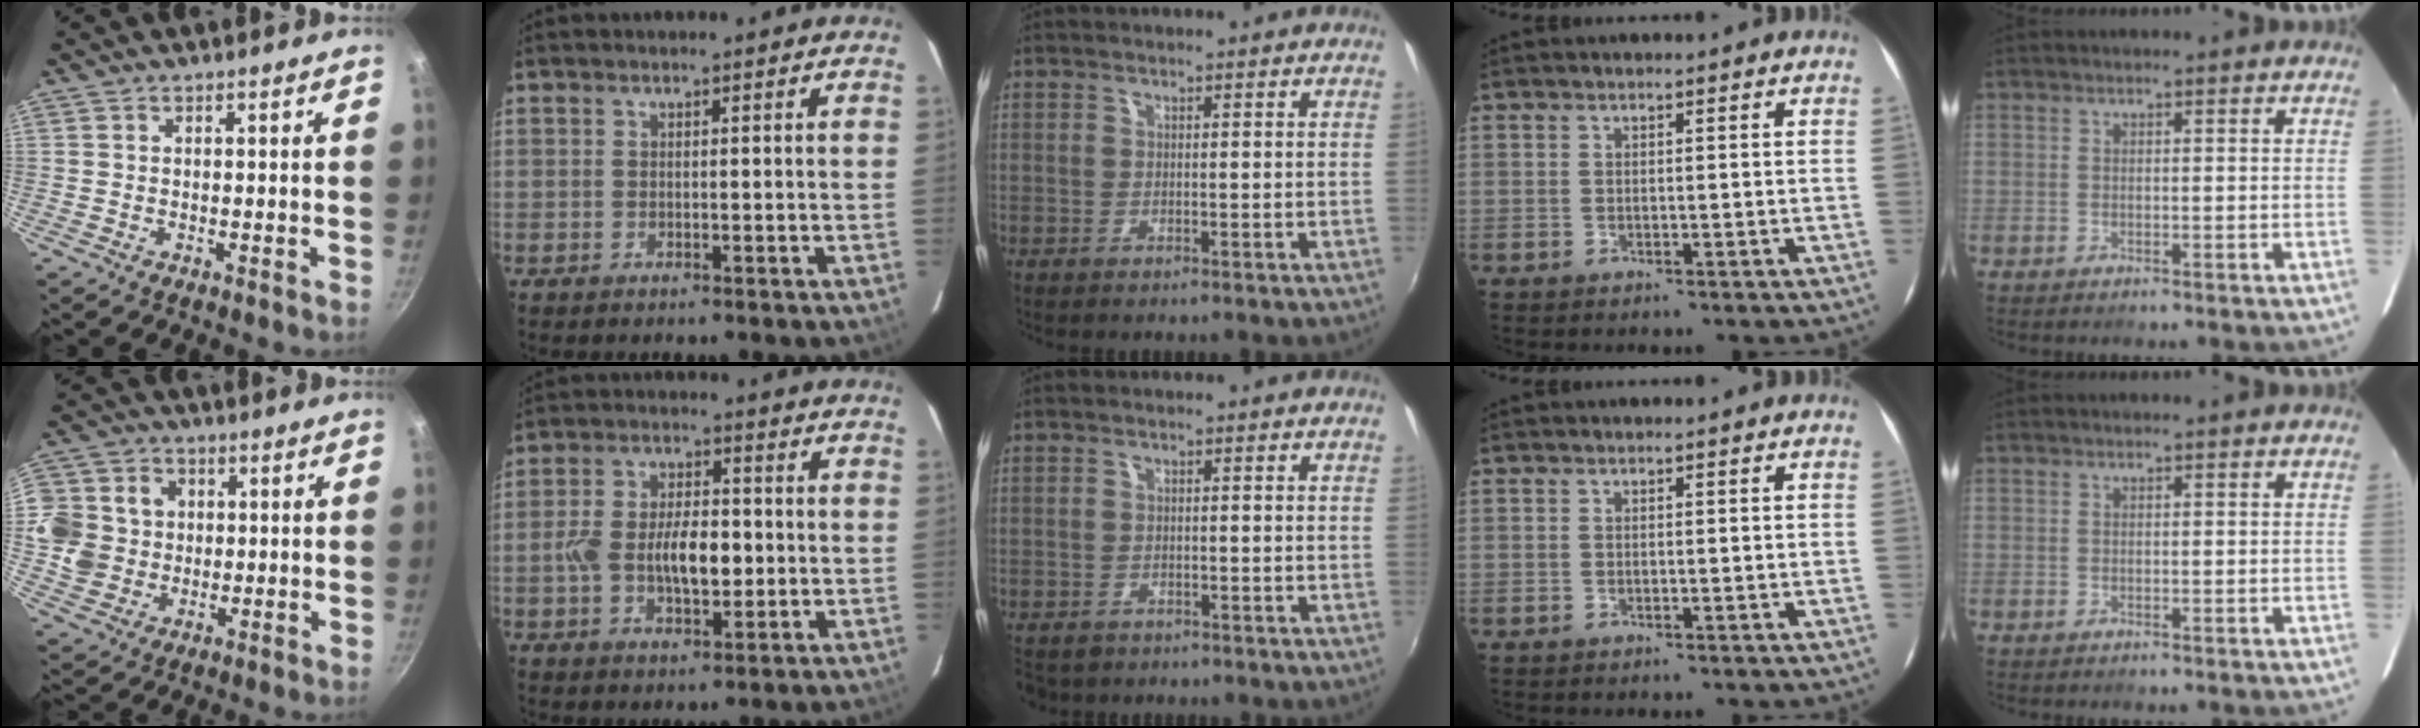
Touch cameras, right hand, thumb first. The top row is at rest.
{"thumb": {"total": 12.6, "force": [0.6, 11.5, 5.1], "torque": [-0.081, 0.010, 0.004]}, "index": {"total": 10.2, "force": [-1.4, 5.0, 8.7], "torque": [-0.169, 0.008, -0.025]}, "middle": {"total": 3.4, "force": [-2.3, 2.2, 1.1], "torque": [-0.033, -0.010, -0.035]}}